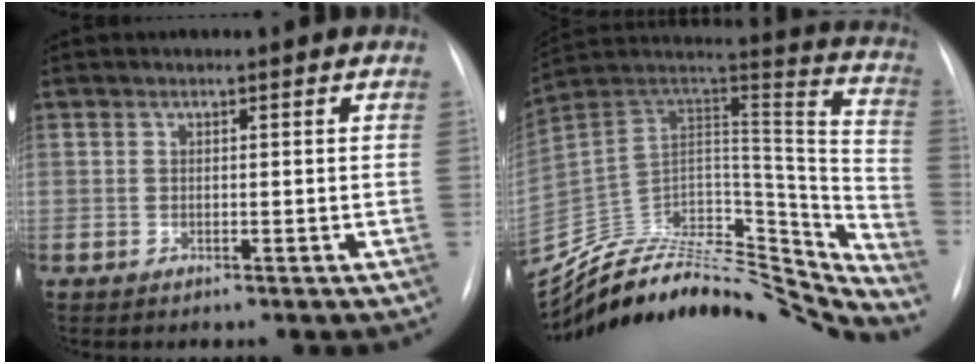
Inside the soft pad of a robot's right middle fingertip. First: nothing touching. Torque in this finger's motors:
{"motor_torque": [0.14, -1.17, -0.02, -0.01]}